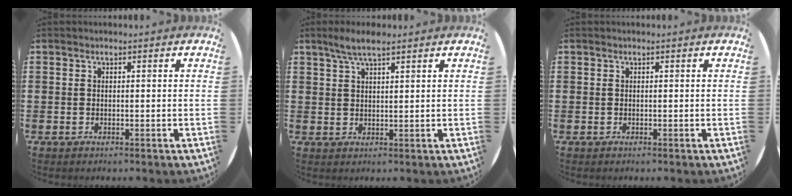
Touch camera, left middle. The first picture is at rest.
{"total": 3.7, "force": [2.7, 0.8, 2.4], "torque": [-0.052, 0.005, 0.048]}
{"total": 0.0}